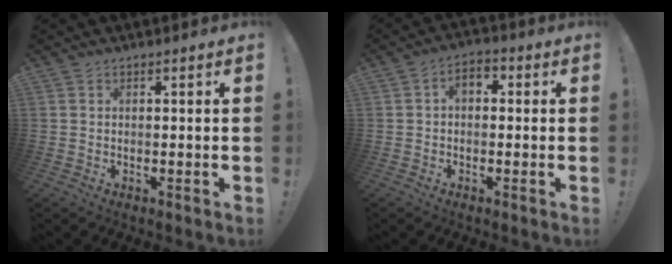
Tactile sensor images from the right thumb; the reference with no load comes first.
{"total": 3.7, "force": [-0.4, 2.4, 2.8], "torque": [-0.046, 0.008, -0.007]}